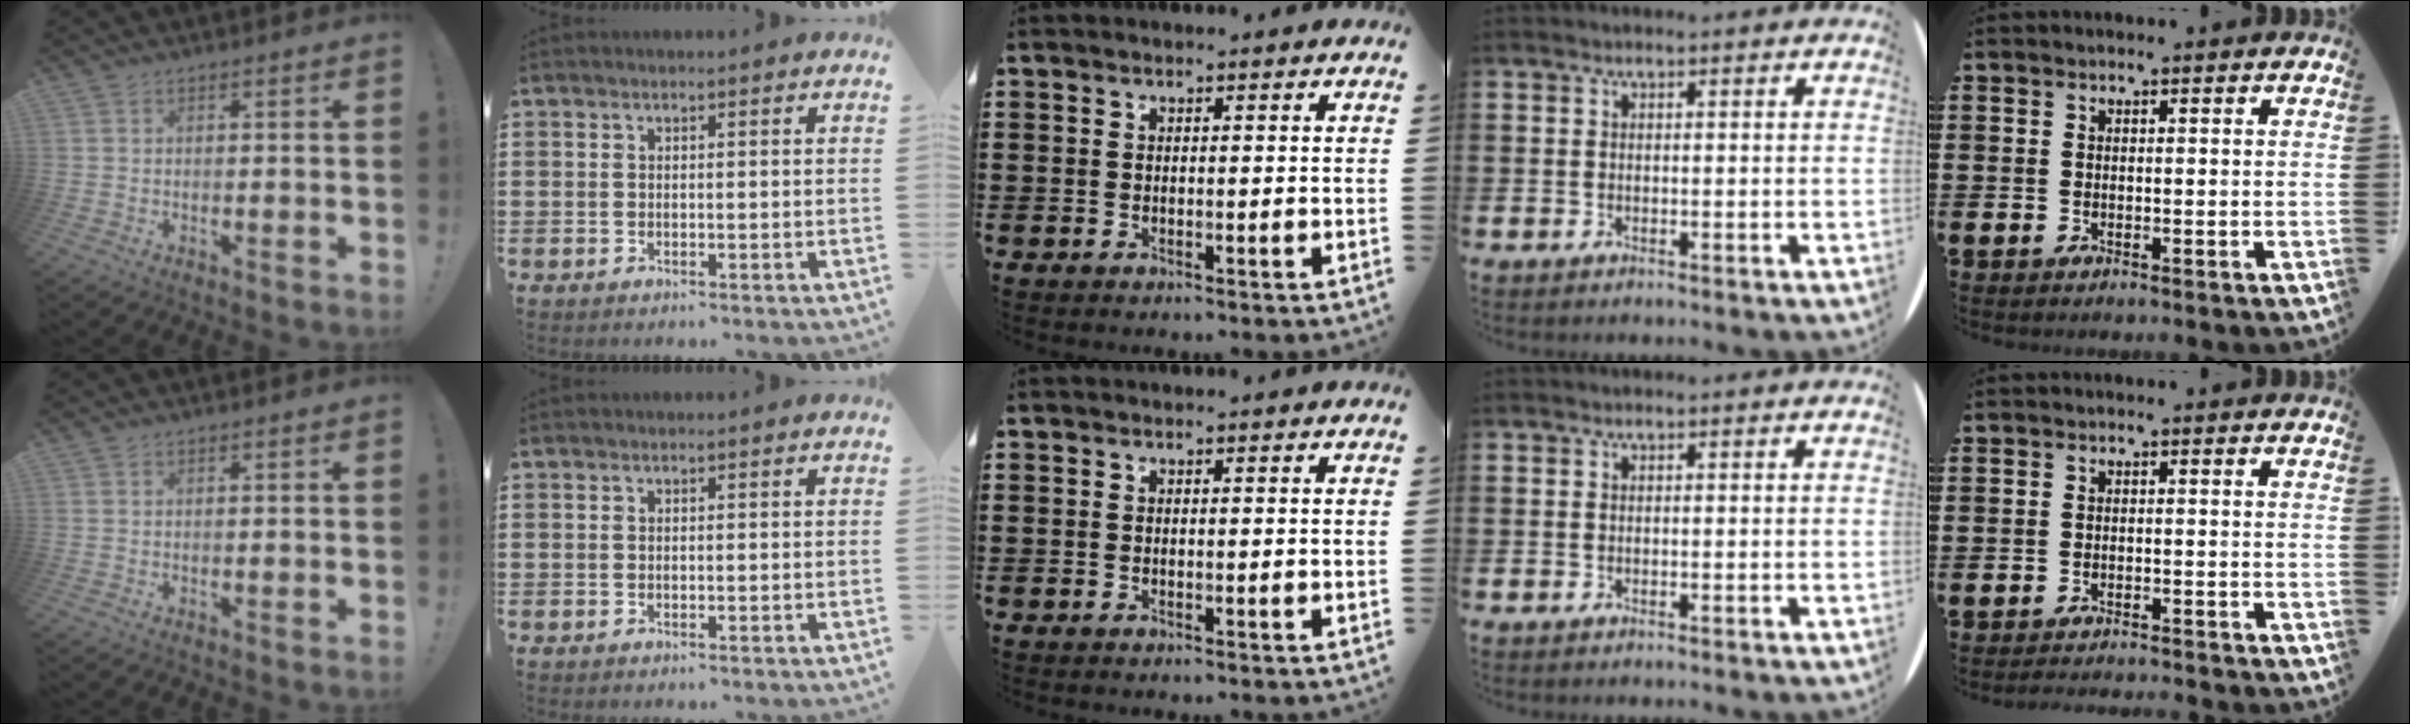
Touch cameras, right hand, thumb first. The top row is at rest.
{"little": {"total": 1.4, "force": [-1.4, -0.1, 0.0], "torque": [-0.003, 0.003, -0.028]}}